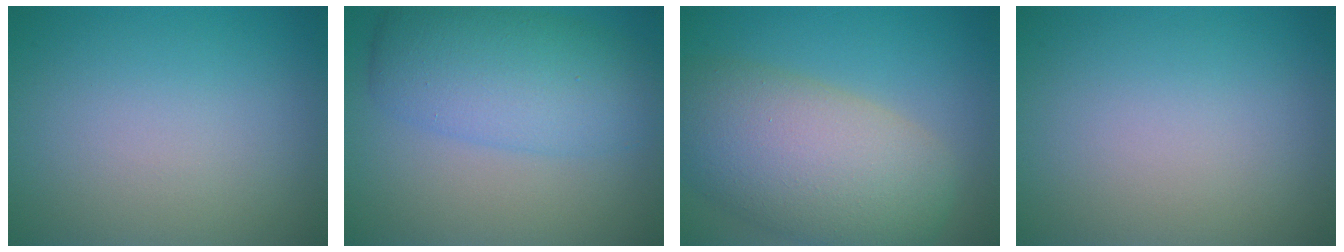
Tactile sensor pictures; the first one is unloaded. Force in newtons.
{"total": 6.6, "press": 6.6, "slide": 0.1}
{"total": 10.1, "press": 10.0, "slide": 0.4}
{"total": 0.0}